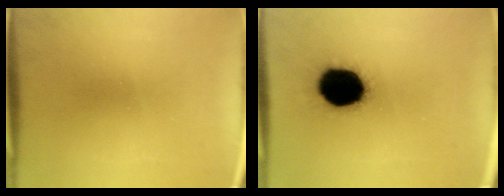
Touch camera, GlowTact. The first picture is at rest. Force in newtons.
{"total": 17.8}